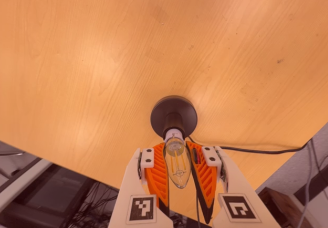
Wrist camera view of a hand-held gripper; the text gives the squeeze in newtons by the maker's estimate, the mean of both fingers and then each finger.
{"total": 22.1, "left": 22.7, "right": 21.5}